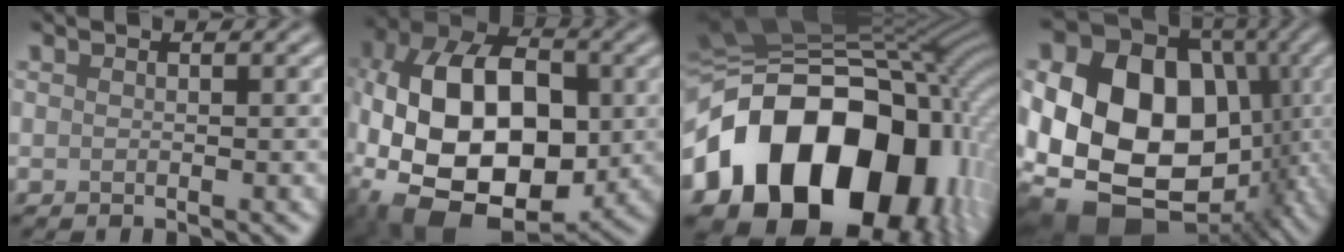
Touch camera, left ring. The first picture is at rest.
{"total": 16.3, "force": [-2.3, 10.3, 12.4], "torque": [-0.225, -0.002, -0.050]}
{"total": 20.1, "force": [-4.2, 14.7, 13.1], "torque": [-0.234, -0.005, -0.071]}
{"total": 20.2, "force": [-2.4, 15.9, 12.3], "torque": [-0.214, -0.013, -0.059]}